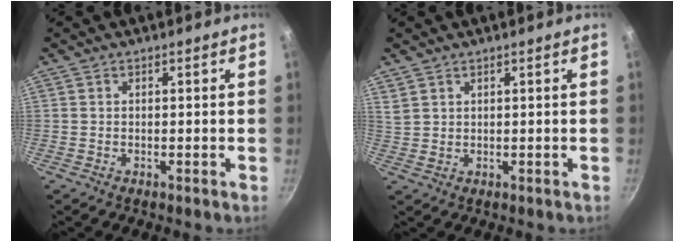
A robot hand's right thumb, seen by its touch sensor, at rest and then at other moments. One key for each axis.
{"total": 2.4, "fx": 1.7, "fy": 1.4, "fz": 1.0, "tx": -0.013, "ty": -0.007, "tz": 0.039}